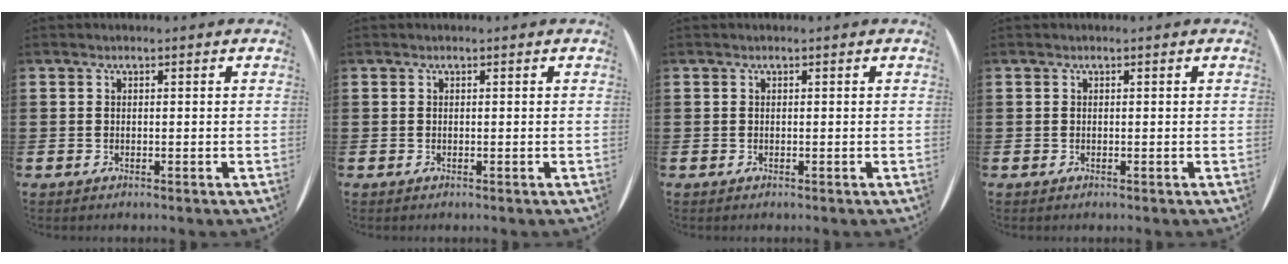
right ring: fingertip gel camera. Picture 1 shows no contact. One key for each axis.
{"total": 0.0}
{"total": 0.0}
{"total": 0.0}